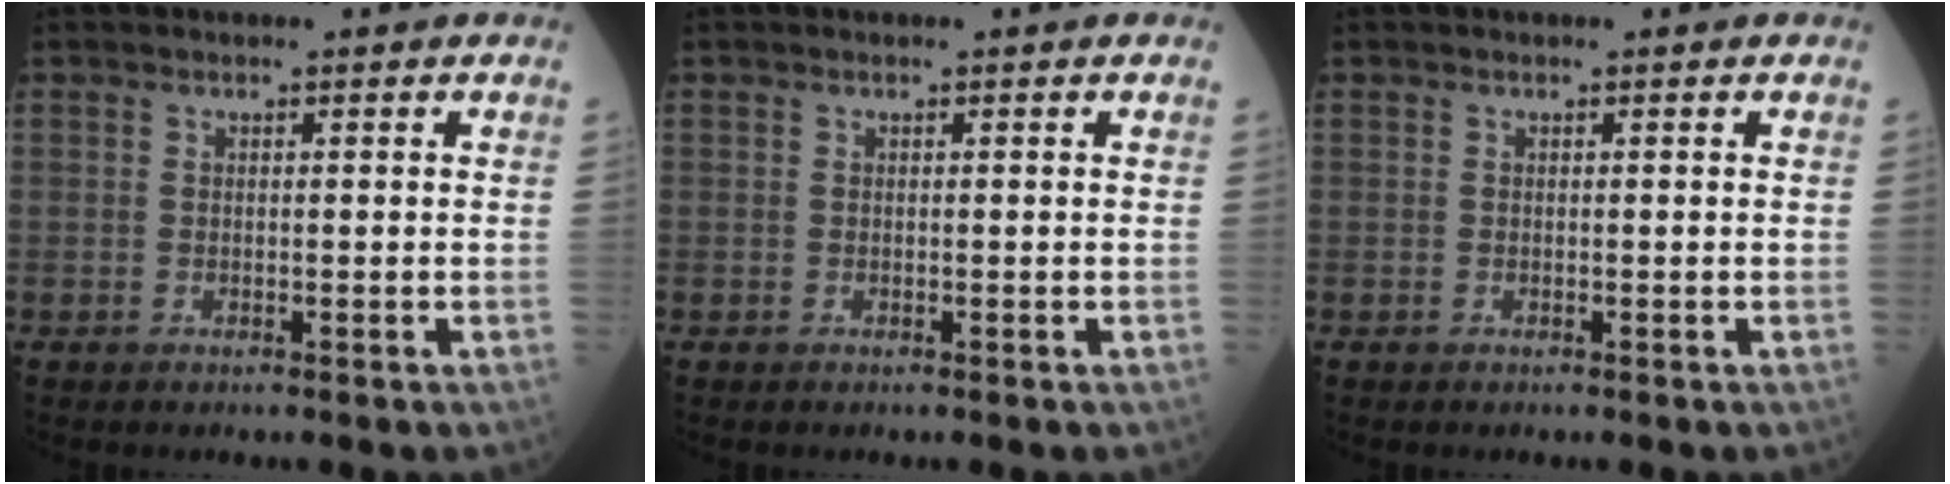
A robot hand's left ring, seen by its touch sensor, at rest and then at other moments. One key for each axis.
{"total": 0.0}
{"total": 0.0}